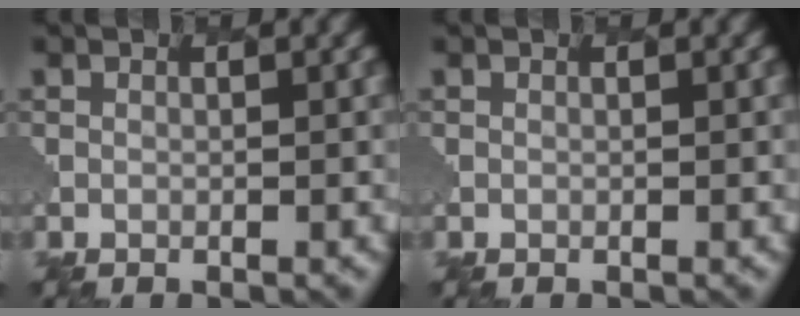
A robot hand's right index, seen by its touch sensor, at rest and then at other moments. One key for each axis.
{"total": 0.0}